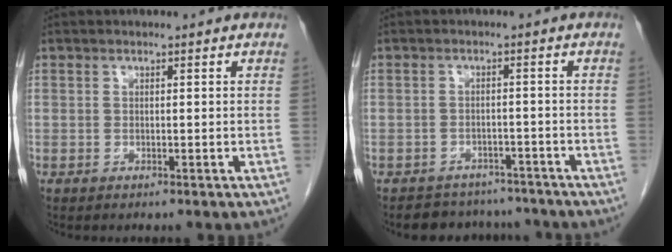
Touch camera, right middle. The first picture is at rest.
{"total": 7.2, "force": [-6.5, 3.0, 0.3], "torque": [0.005, 0.014, -0.081]}